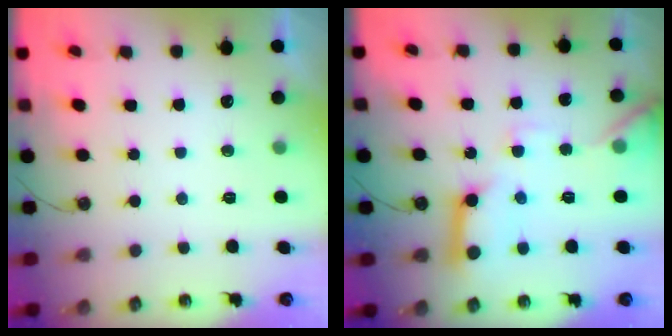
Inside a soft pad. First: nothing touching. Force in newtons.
{"total": 15.4, "press": 15.3, "slide": 1.8}